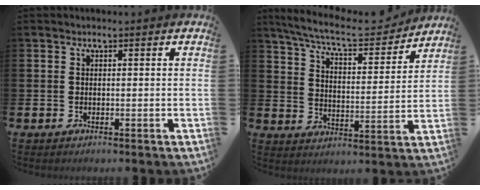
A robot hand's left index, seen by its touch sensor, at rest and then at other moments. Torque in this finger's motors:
{"motor_torque": [0.99, -1.15, 0.20, 0.15]}